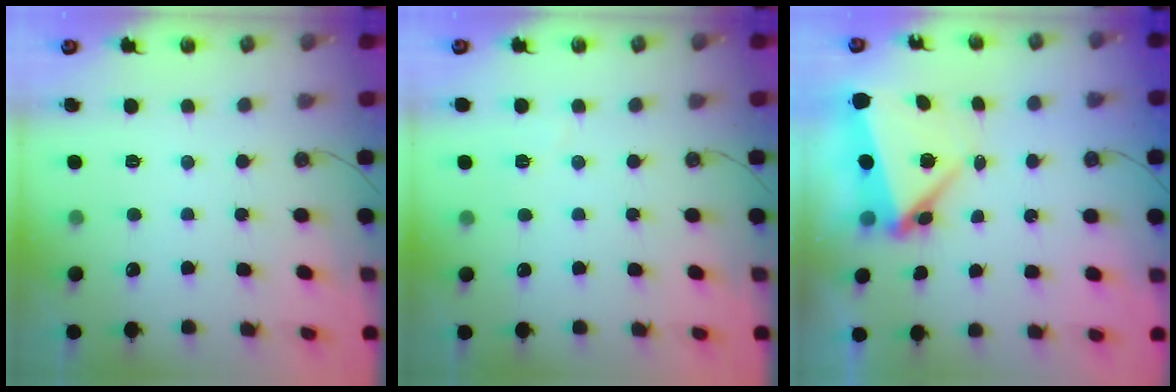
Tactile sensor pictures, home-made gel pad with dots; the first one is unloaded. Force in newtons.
{"total": 3.9, "press": 3.1, "slide": 2.3}
{"total": 6.5, "press": 6.3, "slide": 1.6}